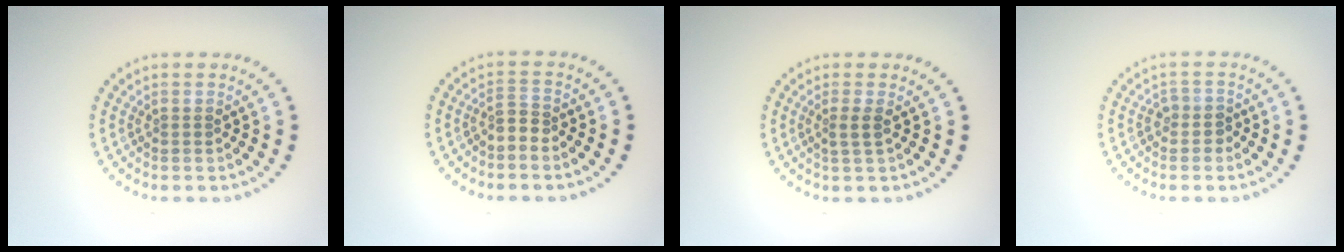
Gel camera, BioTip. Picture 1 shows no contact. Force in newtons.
{"total": 1.6, "press": 1.2, "slide": 1.1}
{"total": 1.3, "press": 0.9, "slide": 0.9}
{"total": 1.5, "press": 1.2, "slide": 0.9}